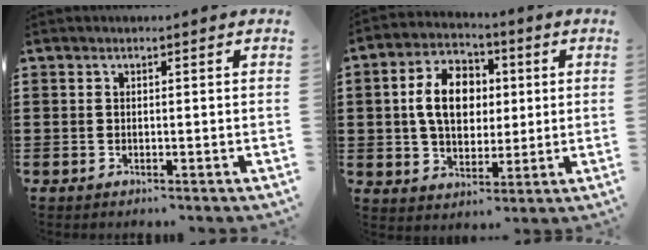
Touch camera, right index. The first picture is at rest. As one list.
[{"total": 9.6, "force": [0.9, 6.7, 6.8], "torque": [-0.150, 0.012, 0.008]}]